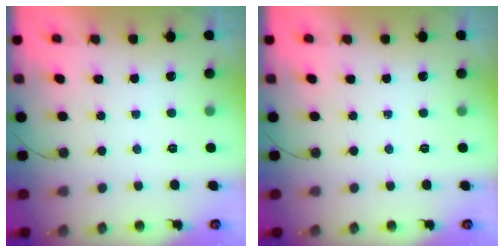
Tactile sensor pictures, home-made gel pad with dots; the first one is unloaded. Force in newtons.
{"total": 0.0}